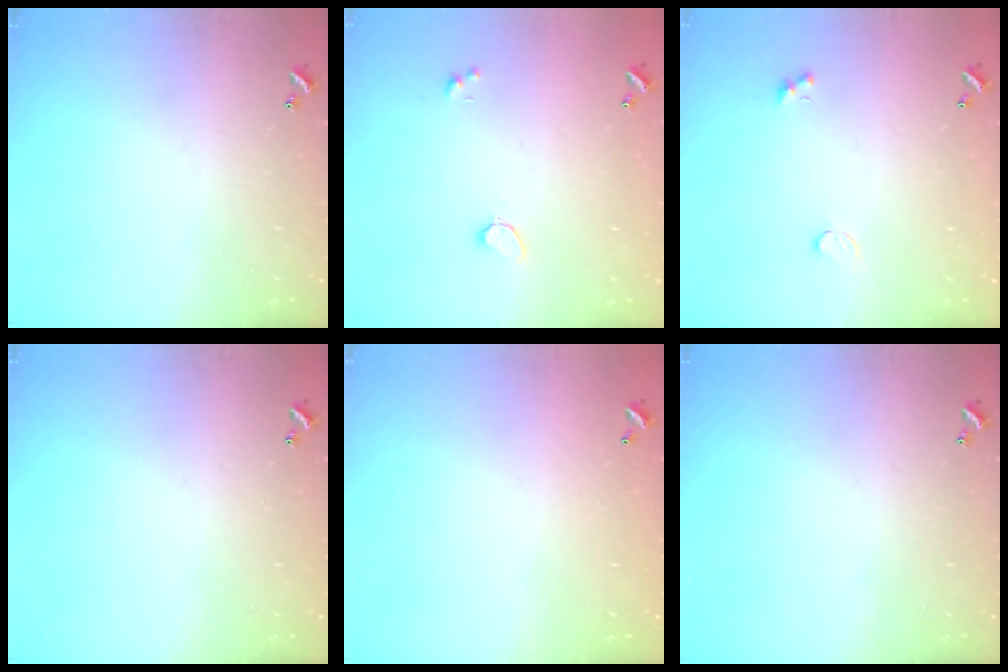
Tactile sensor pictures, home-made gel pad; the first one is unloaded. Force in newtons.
{"total": 0.8, "press": 0.7, "slide": 0.4}
{"total": 0.8, "press": 0.7, "slide": 0.4}
{"total": 0.0}
{"total": 2.8, "press": 2.8, "slide": 0.1}
{"total": 0.0}